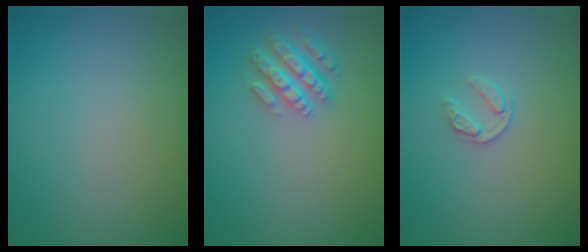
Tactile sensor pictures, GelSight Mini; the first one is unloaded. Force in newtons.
{"total": 4.2, "press": 3.4, "slide": 2.5}
{"total": 1.3, "press": 0.8, "slide": 1.1}